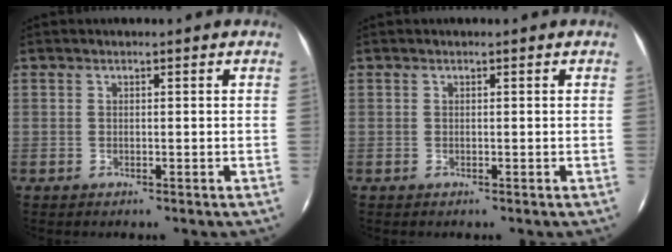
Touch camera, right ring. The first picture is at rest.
{"total": 0.0}